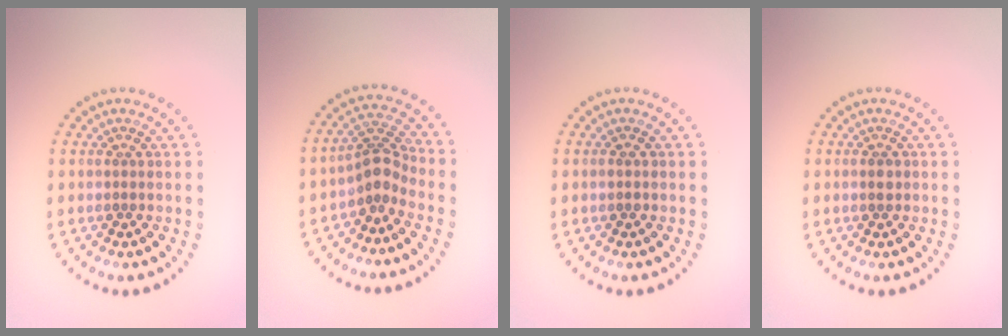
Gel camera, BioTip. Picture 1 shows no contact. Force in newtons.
{"total": 2.9, "press": 2.0, "slide": 2.0}
{"total": 0.7, "press": 0.7, "slide": 0.2}
{"total": 1.1, "press": 1.1, "slide": 0.1}